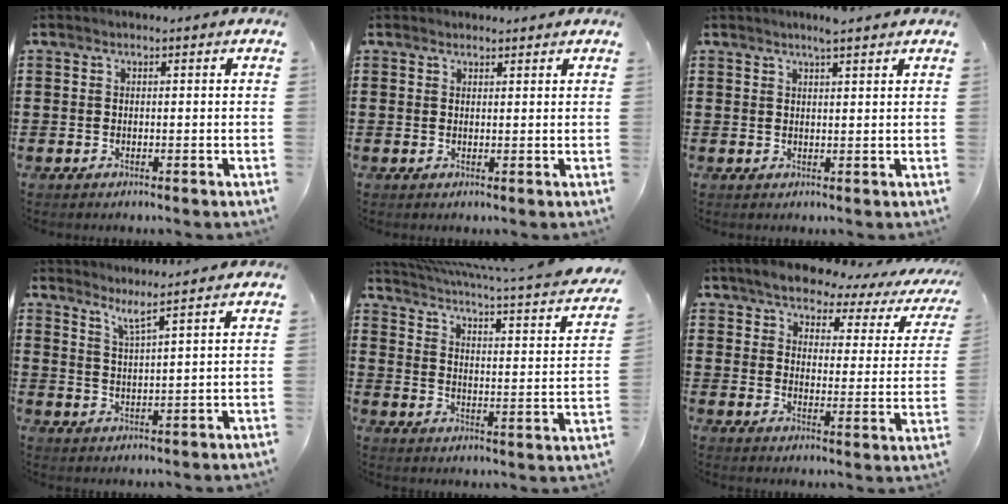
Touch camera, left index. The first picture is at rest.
{"total": 1.2, "force": [1.1, 0.4, 0.0], "torque": [0.005, 0.000, 0.020]}
{"total": 2.8, "force": [2.3, -0.1, 1.6], "torque": [-0.035, 0.000, 0.042]}
{"total": 3.9, "force": [3.4, -0.7, 1.8], "torque": [-0.048, -0.014, 0.059]}
{"total": 3.2, "force": [2.2, -0.2, 2.3], "torque": [-0.059, -0.035, 0.027]}
{"total": 5.2, "force": [4.7, 1.2, 1.9], "torque": [-0.066, -0.022, 0.078]}